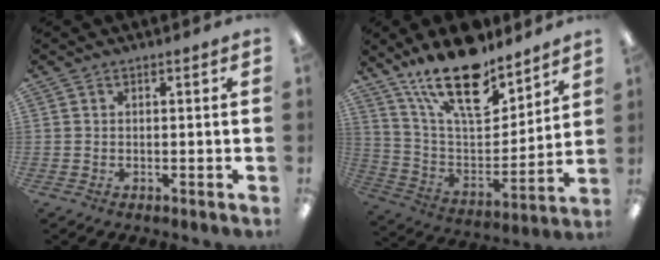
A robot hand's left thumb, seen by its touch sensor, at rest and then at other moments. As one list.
[{"total": 21.1, "force": [15.0, 8.4, 12.2], "torque": [-0.214, -0.090, 0.264]}]